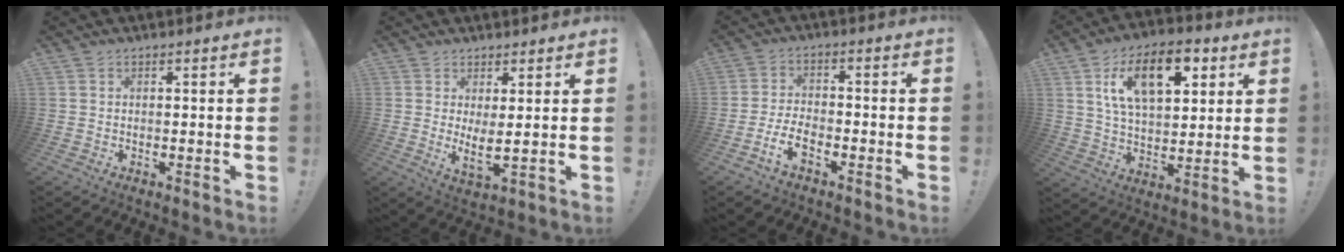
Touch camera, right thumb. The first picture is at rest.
{"total": 4.8, "force": [2.1, 0.4, 4.3], "torque": [-0.056, -0.033, 0.037]}
{"total": 6.4, "force": [-4.0, 2.5, 4.2], "torque": [-0.088, 0.010, -0.070]}
{"total": 17.2, "force": [7.6, 9.2, 12.5], "torque": [-0.199, -0.013, 0.131]}